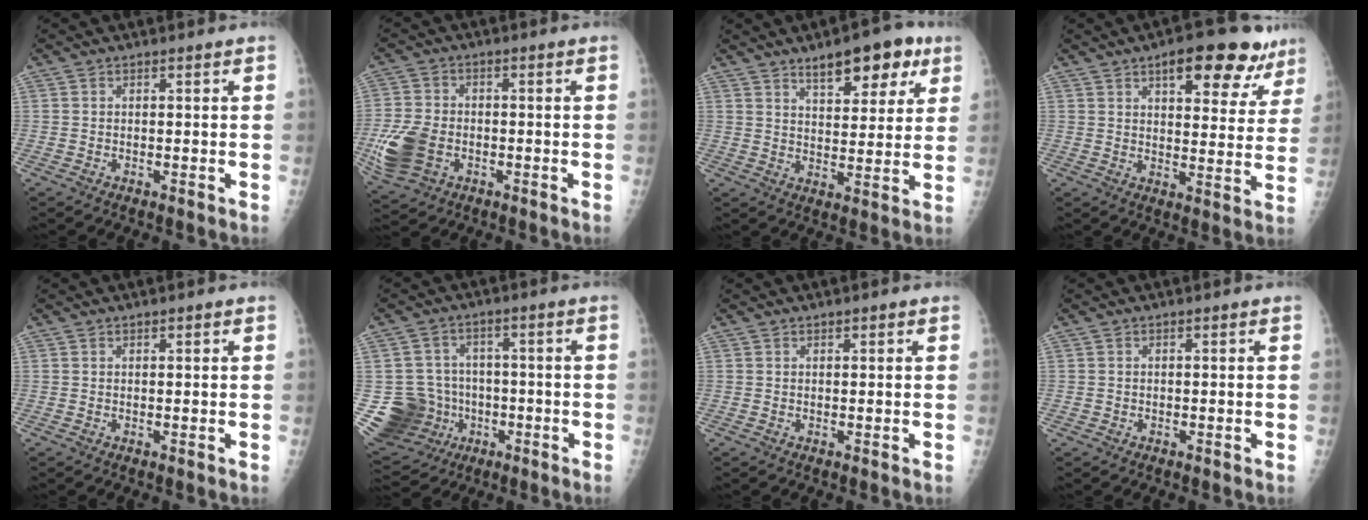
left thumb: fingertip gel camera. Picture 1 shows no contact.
{"total": 10.3, "force": [-3.0, 7.3, 6.6], "torque": [-0.141, 0.007, -0.054]}
{"total": 11.6, "force": [6.9, 4.9, 7.9], "torque": [-0.075, -0.027, 0.099]}
{"total": 15.0, "force": [9.1, 6.2, 10.2], "torque": [-0.083, -0.031, 0.120]}
{"total": 0.6, "force": [0.3, 0.2, 0.5], "torque": [-0.007, 0.001, 0.004]}
{"total": 13.9, "force": [-3.0, 12.9, 4.3], "torque": [-0.076, 0.031, -0.033]}
{"total": 0.8, "force": [0.4, 0.3, 0.6], "torque": [-0.007, 0.001, 0.005]}
{"total": 0.5, "force": [-0.2, 0.4, -0.1], "torque": [0.004, 0.004, -0.005]}